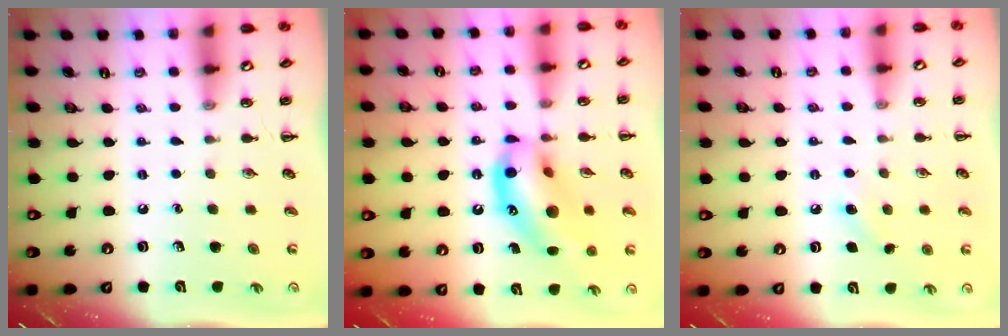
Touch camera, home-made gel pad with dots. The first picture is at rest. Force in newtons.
{"total": 16.5, "press": 16.1, "slide": 3.6}
{"total": 6.6, "press": 6.2, "slide": 2.1}